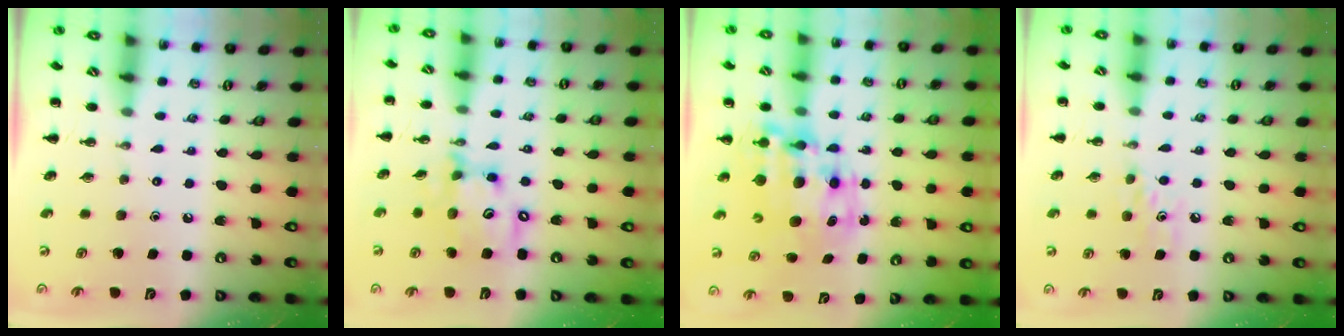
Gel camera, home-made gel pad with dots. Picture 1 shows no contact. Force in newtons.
{"total": 14.4, "press": 14.0, "slide": 3.1}
{"total": 11.7, "press": 11.4, "slide": 2.8}
{"total": 5.0, "press": 4.7, "slide": 1.7}